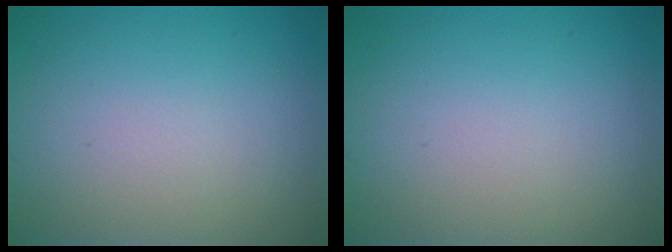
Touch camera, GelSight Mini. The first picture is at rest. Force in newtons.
{"total": 0.0}